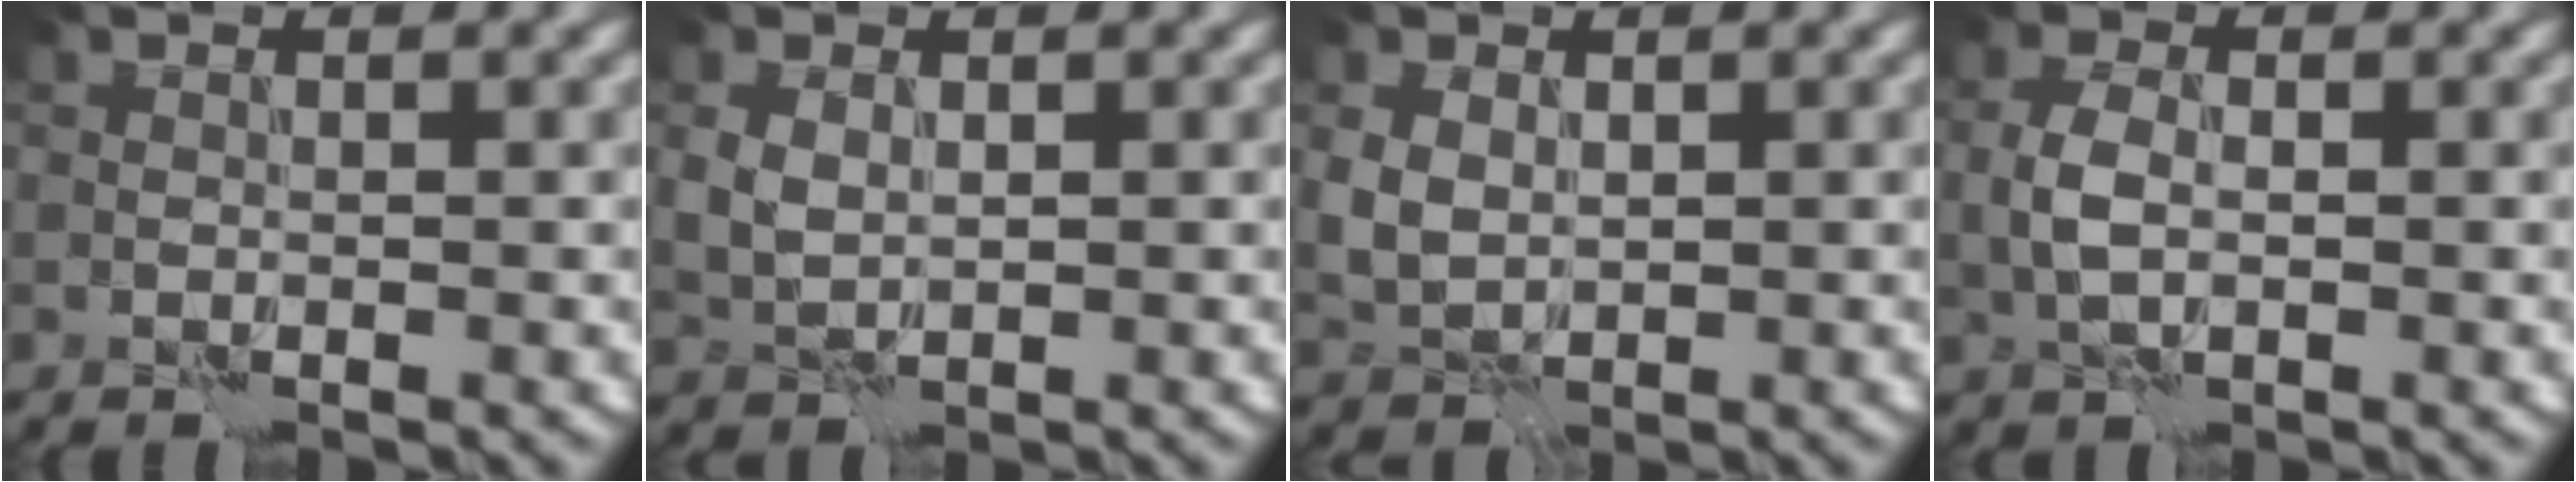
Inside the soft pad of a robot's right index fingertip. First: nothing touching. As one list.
[{"total": 1.7, "force": [0.5, 1.2, 1.0], "torque": [-0.029, 0.000, 0.014]}, {"total": 2.2, "force": [0.5, 1.7, 1.4], "torque": [-0.035, 0.000, 0.013]}, {"total": 2.3, "force": [-0.3, 1.3, 1.9], "torque": [-0.044, 0.002, -0.007]}]